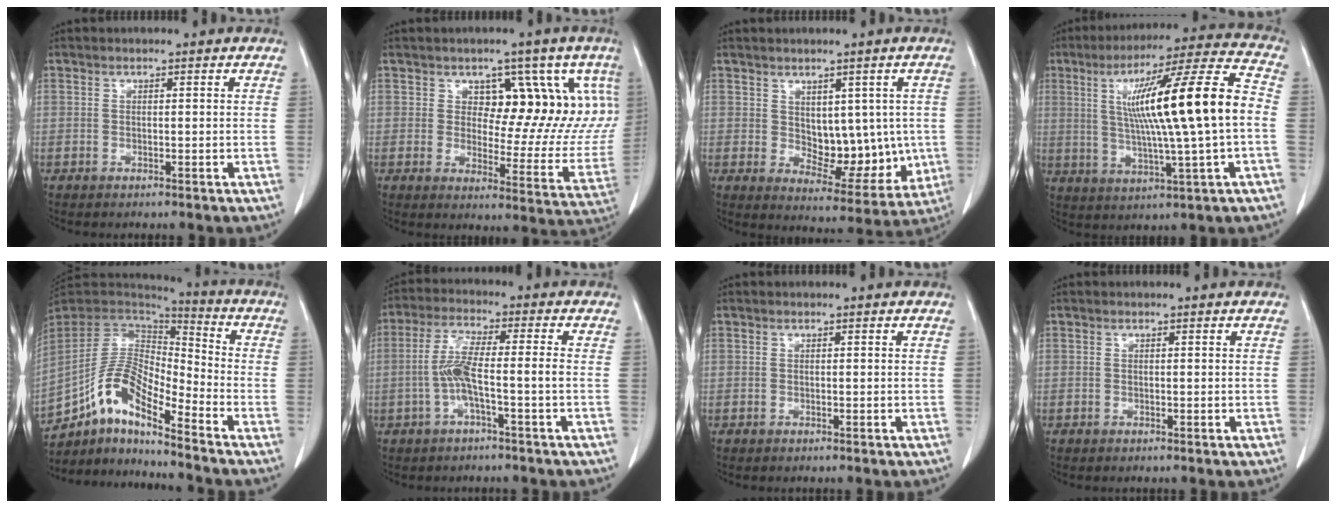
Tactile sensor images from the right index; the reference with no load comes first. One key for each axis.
{"total": 13.5, "fx": 5.5, "fy": 7.5, "fz": 9.7, "tx": -0.094, "ty": 0.012, "tz": 0.078}
{"total": 9.5, "fx": 0.8, "fy": 5.8, "fz": 7.5, "tx": -0.082, "ty": 0.002, "tz": 0.034}
{"total": 18.6, "fx": 1.1, "fy": 0.1, "fz": 18.6, "tx": -0.303, "ty": 0.019, "tz": 0.015}
{"total": 12.5, "fx": -8.3, "fy": 3.2, "fz": 8.8, "tx": -0.175, "ty": 0.028, "tz": -0.153}
{"total": 6.3, "fx": -1.4, "fy": 0.1, "fz": 6.2, "tx": -0.129, "ty": 0.014, "tz": -0.027}
{"total": 0.0}
{"total": 0.0}